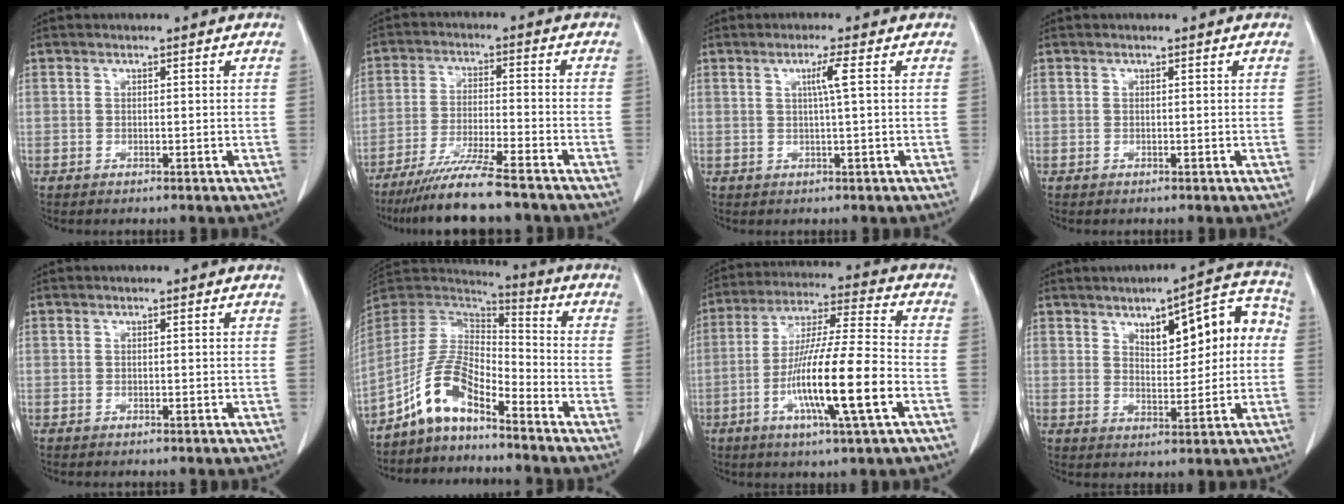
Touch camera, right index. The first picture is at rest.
{"total": 10.8, "force": [-8.9, -0.2, 6.2], "torque": [-0.103, -0.032, -0.149]}
{"total": 2.7, "force": [0.7, -0.9, 2.5], "torque": [-0.049, -0.002, 0.014]}
{"total": 0.0}
{"total": 0.0}
{"total": 9.8, "force": [-6.7, 3.3, 6.4], "torque": [-0.146, 0.024, -0.136]}
{"total": 15.9, "force": [-5.0, 0.3, 15.1], "torque": [-0.283, -0.009, -0.089]}
{"total": 11.6, "force": [2.8, 4.5, 10.4], "torque": [-0.127, 0.038, 0.042]}